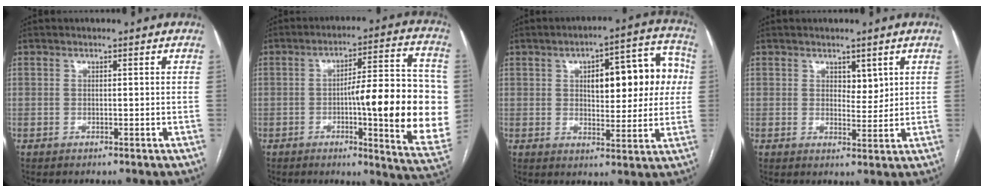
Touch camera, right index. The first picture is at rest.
{"total": 19.2, "force": [-2.1, 2.7, 18.9], "torque": [-0.223, 0.017, -0.021]}
{"total": 14.1, "force": [2.6, 5.3, 12.8], "torque": [-0.157, 0.038, 0.039]}
{"total": 2.7, "force": [1.4, 1.6, 1.7], "torque": [-0.022, -0.006, 0.024]}